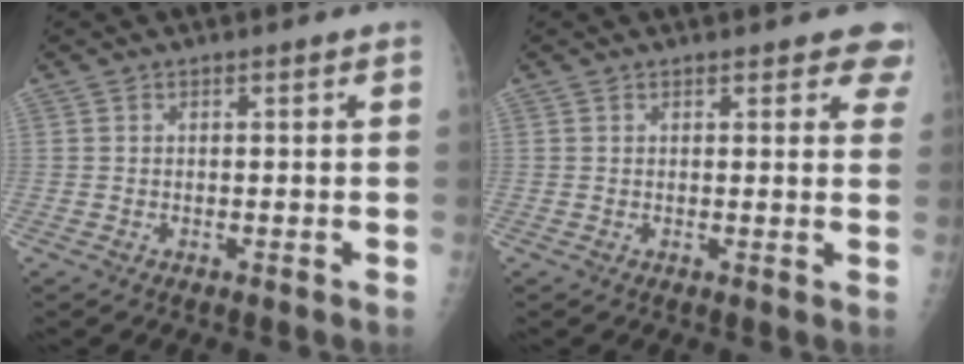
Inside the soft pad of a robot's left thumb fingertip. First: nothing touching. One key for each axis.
{"total": 4.5, "fx": 3.8, "fy": 1.9, "fz": 1.6, "tx": 0.017, "ty": -0.013, "tz": 0.029}